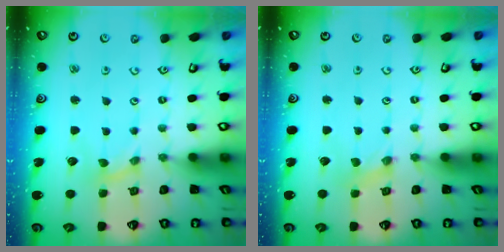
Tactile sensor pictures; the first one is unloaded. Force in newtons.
{"total": 0.0}